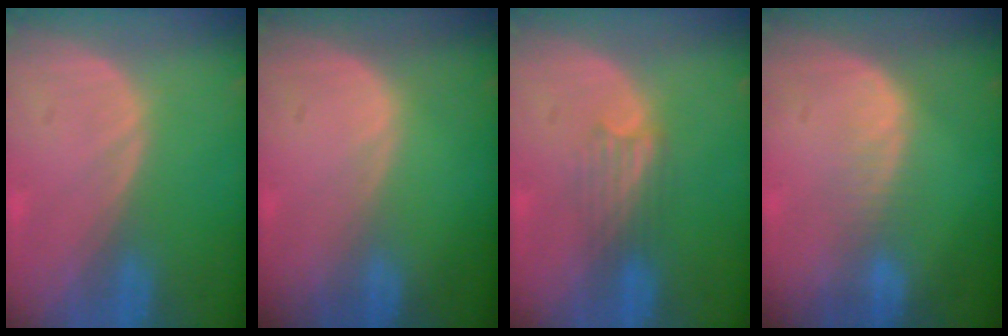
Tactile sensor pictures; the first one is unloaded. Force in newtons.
{"total": 0.0}
{"total": 3.2, "press": 2.9, "slide": 1.4}
{"total": 2.4, "press": 2.4, "slide": 0.2}